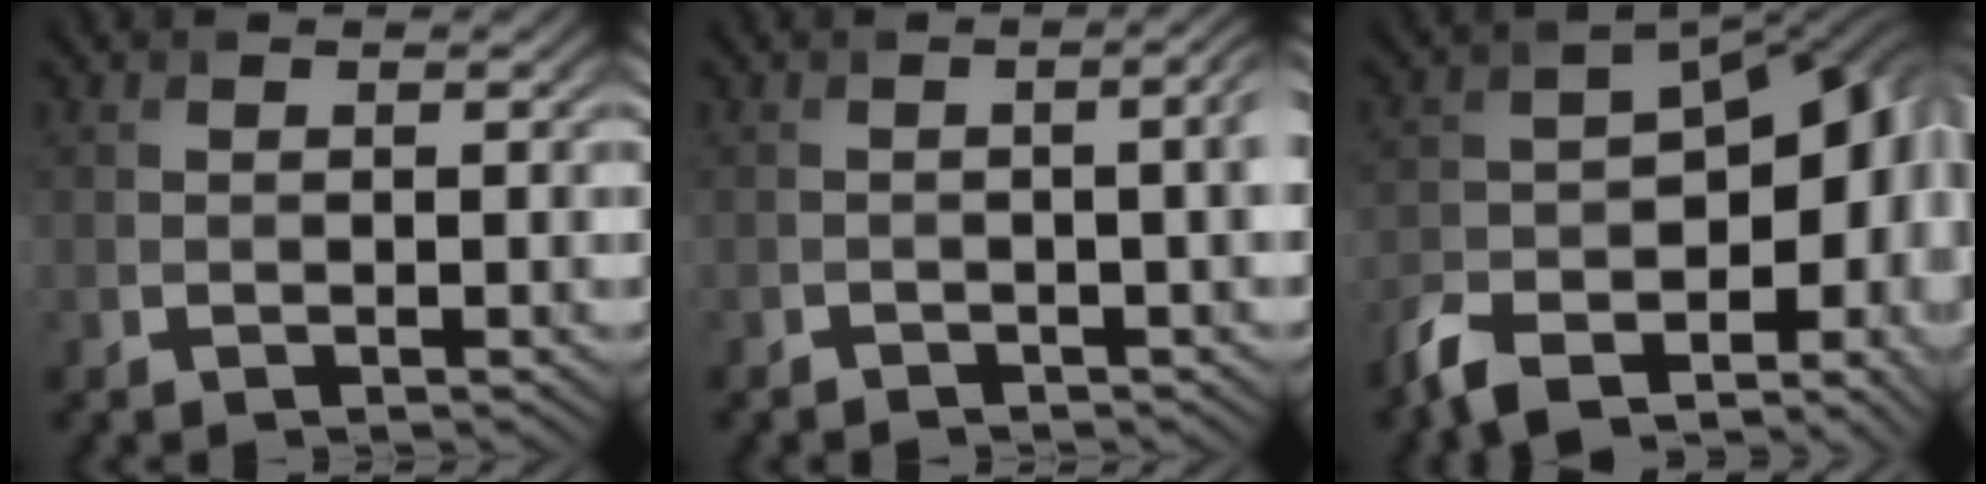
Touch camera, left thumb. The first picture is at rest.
{"total": 2.9, "force": [-0.7, 0.9, 2.7], "torque": [-0.026, 0.006, -0.018]}
{"total": 15.4, "force": [-7.8, 7.8, 10.8], "torque": [-0.180, -0.034, -0.111]}